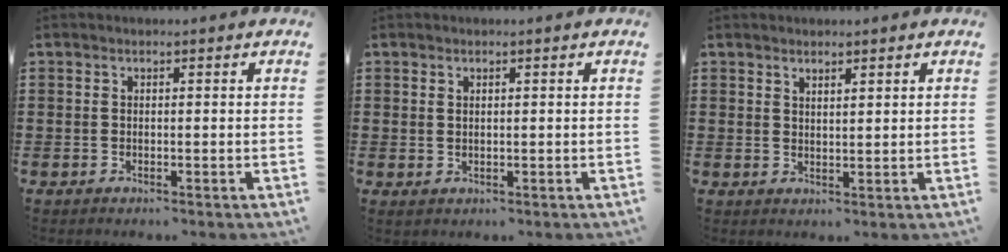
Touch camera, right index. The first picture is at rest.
{"total": 1.0, "force": [0.7, 0.3, 0.6], "torque": [-0.013, 0.000, 0.015]}
{"total": 1.6, "force": [1.5, 0.3, 0.3], "torque": [-0.008, 0.003, 0.029]}